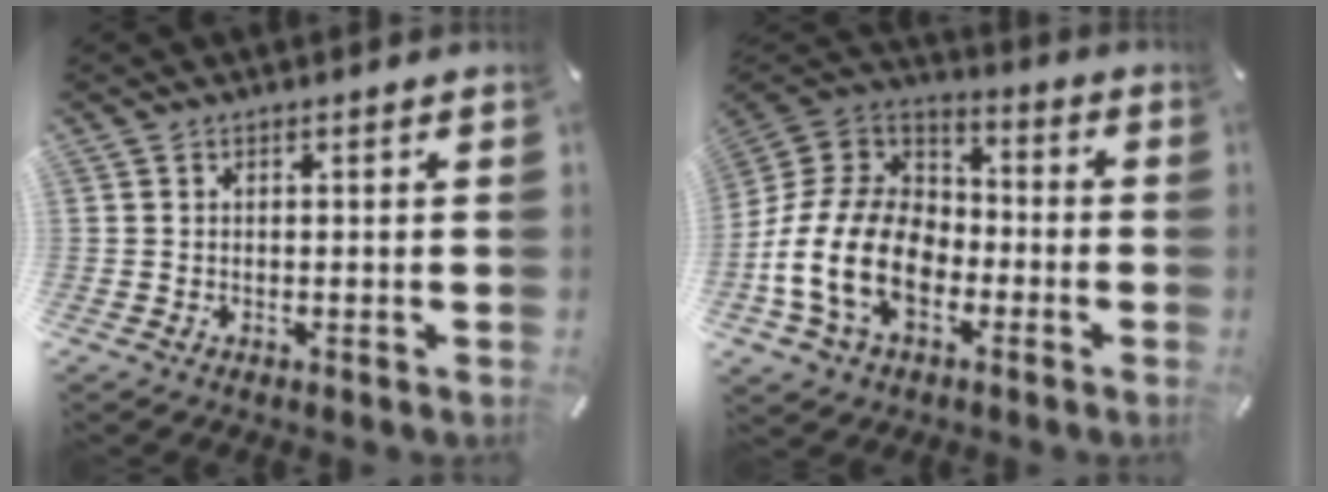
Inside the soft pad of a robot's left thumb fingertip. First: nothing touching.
{"total": 18.3, "force": [-6.7, 13.0, 11.1], "torque": [-0.255, 0.027, -0.120]}